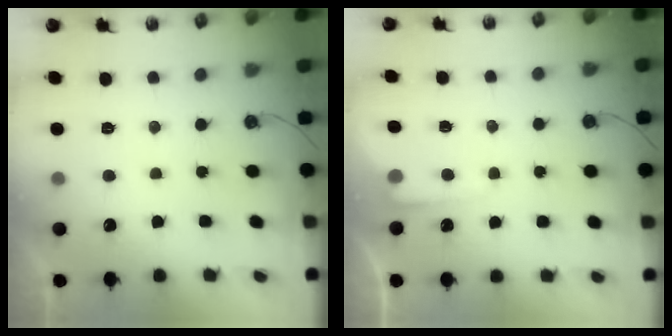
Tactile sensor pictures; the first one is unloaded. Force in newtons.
{"total": 3.9, "press": 3.9, "slide": 0.5}